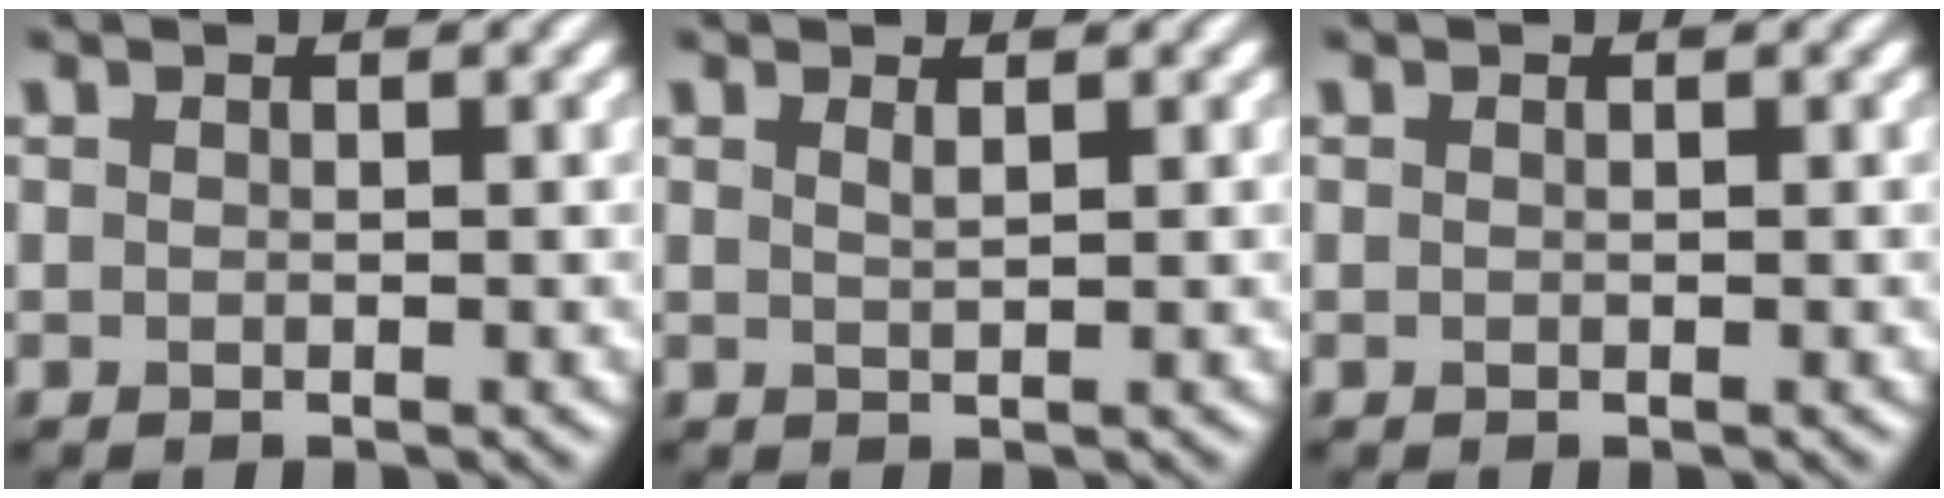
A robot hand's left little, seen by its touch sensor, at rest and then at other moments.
{"total": 0.9, "force": [0.6, 0.2, 0.6], "torque": [-0.007, 0.000, 0.009]}
{"total": 0.0}